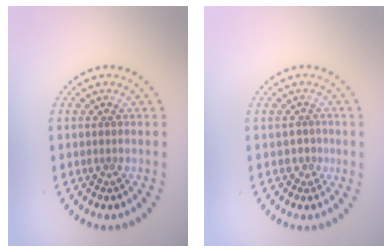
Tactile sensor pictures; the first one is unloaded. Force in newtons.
{"total": 0.9, "press": 0.5, "slide": 0.7}